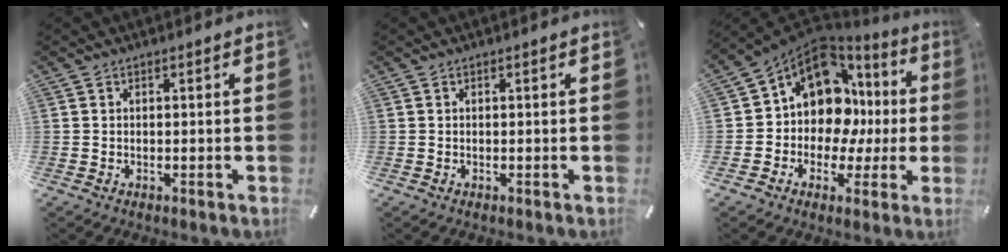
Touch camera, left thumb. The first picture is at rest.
{"total": 0.0}
{"total": 12.8, "force": [4.1, 10.1, 6.7], "torque": [-0.134, -0.056, 0.071]}